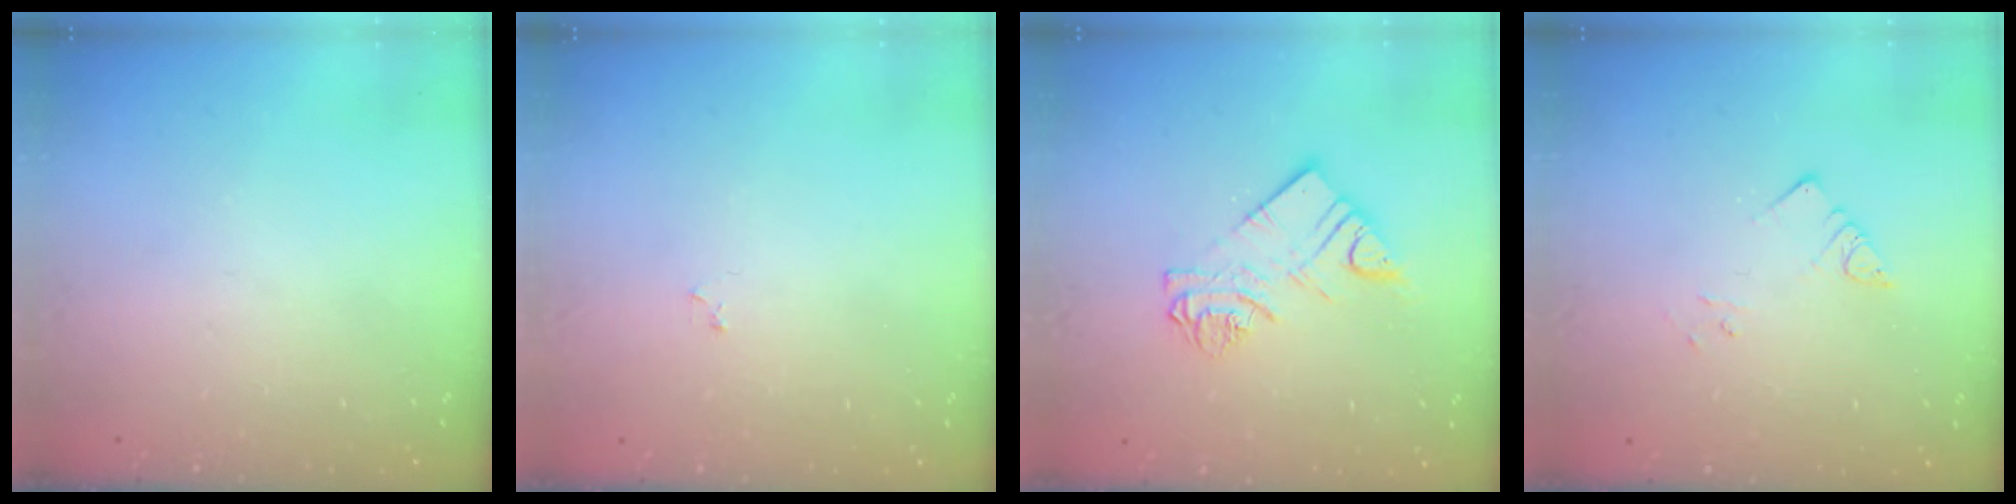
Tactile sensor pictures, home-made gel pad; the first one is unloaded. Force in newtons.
{"total": 2.2, "press": 2.1, "slide": 0.3}
{"total": 8.9, "press": 8.9, "slide": 0.7}
{"total": 2.9, "press": 2.9, "slide": 0.4}